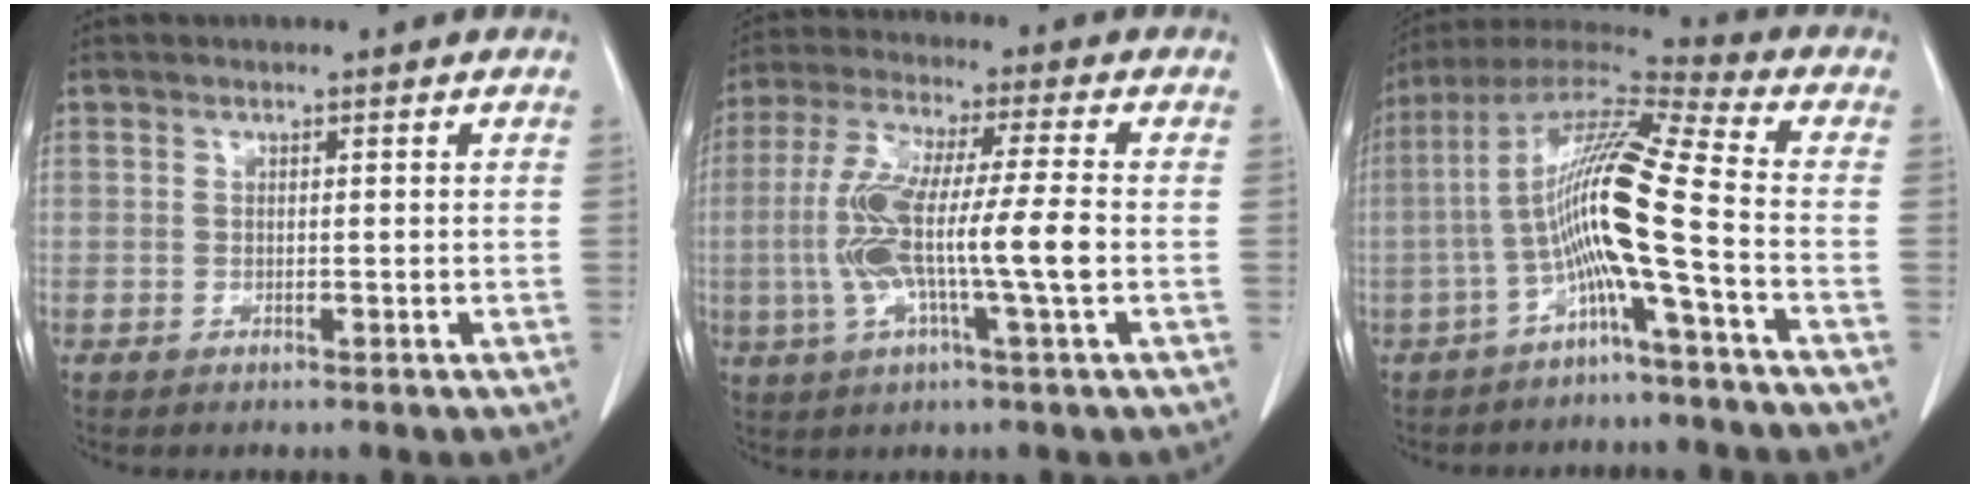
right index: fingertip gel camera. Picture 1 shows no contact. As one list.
[{"total": 12.4, "force": [-1.8, 0.3, 12.2], "torque": [-0.247, 0.006, -0.039]}, {"total": 12.8, "force": [-3.3, -1.0, 12.3], "torque": [-0.235, 0.023, -0.072]}]